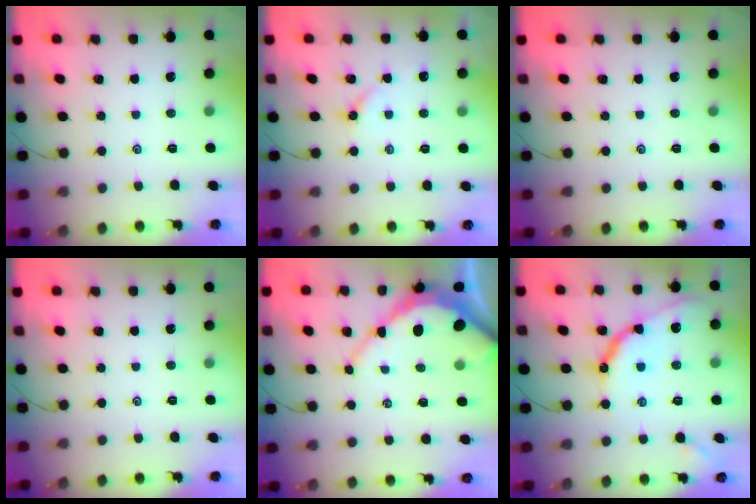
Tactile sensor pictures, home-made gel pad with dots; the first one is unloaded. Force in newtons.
{"total": 5.9, "press": 5.8, "slide": 0.7}
{"total": 0.0}
{"total": 0.0}
{"total": 8.7, "press": 8.6, "slide": 0.9}
{"total": 10.6, "press": 10.5, "slide": 0.4}